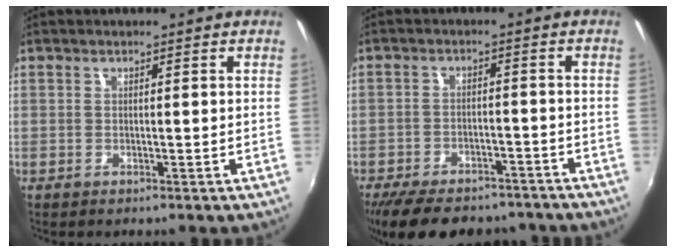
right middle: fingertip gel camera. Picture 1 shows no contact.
{"total": 16.2, "force": [-13.0, 6.8, 7.0], "torque": [-0.155, -0.006, -0.181]}